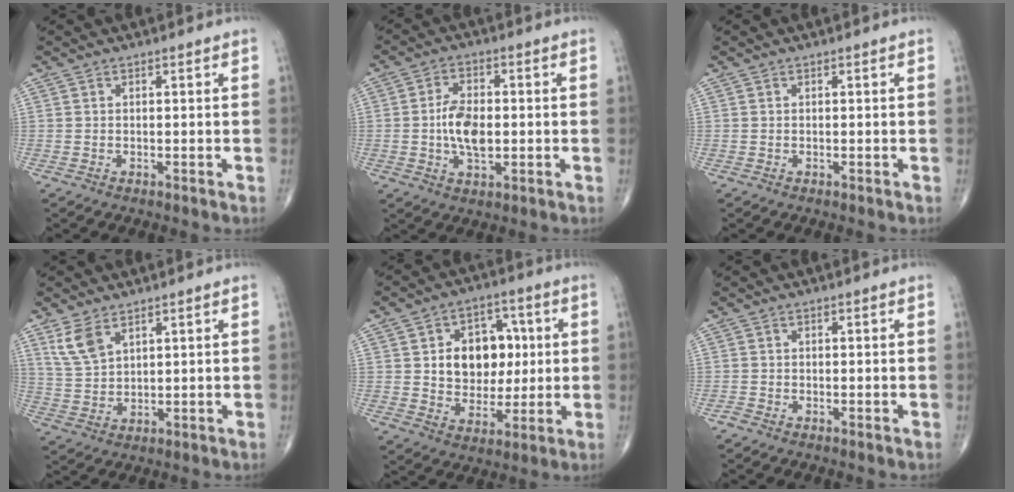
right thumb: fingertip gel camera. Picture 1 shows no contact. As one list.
[{"total": 7.8, "force": [-0.5, 4.3, 6.5], "torque": [-0.114, 0.000, -0.012]}, {"total": 0.0}, {"total": 5.9, "force": [3.6, 2.9, 3.6], "torque": [-0.070, -0.013, 0.083]}, {"total": 13.2, "force": [1.9, 10.0, 8.4], "torque": [-0.071, 0.005, 0.037]}, {"total": 0.7, "force": [-0.5, 0.3, 0.4], "torque": [-0.009, -0.003, -0.015]}]